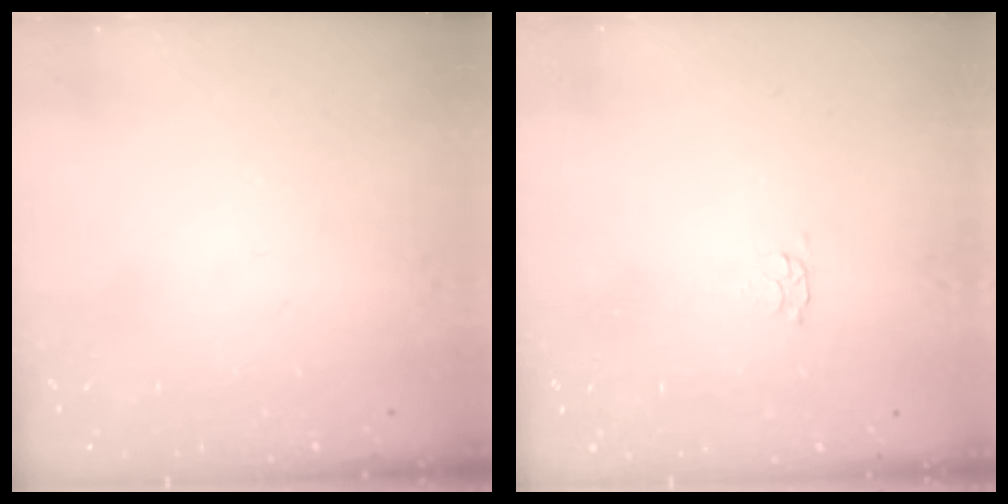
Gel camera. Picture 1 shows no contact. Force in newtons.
{"total": 2.8, "press": 2.7, "slide": 0.5}